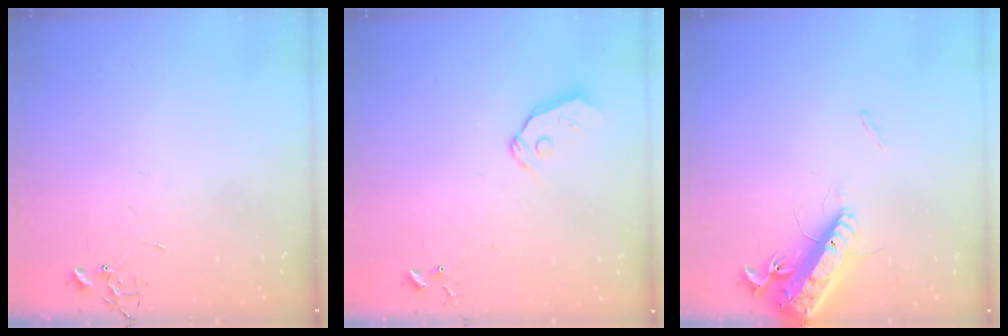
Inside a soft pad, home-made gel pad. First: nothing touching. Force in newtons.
{"total": 6.8, "press": 6.8, "slide": 0.7}
{"total": 16.7, "press": 16.2, "slide": 4.1}